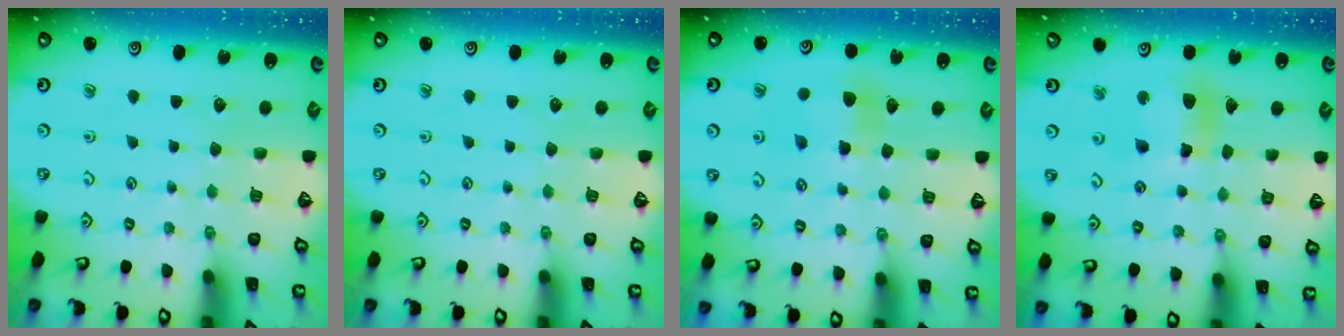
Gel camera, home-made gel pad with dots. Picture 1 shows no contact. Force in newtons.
{"total": 0.0}
{"total": 6.3, "press": 6.3, "slide": 0.4}
{"total": 10.5, "press": 10.3, "slide": 2.1}